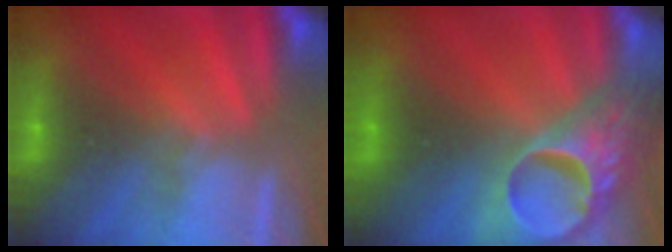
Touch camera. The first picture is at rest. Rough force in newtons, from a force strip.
{"total": 7.2}